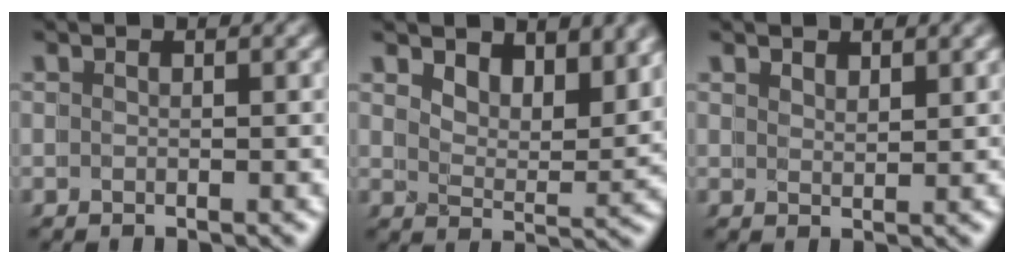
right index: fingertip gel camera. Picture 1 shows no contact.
{"total": 3.4, "force": [3.4, -0.4, 0.1], "torque": [-0.003, -0.012, 0.056]}
{"total": 1.9, "force": [1.7, -0.8, -0.6], "torque": [0.010, -0.007, 0.037]}